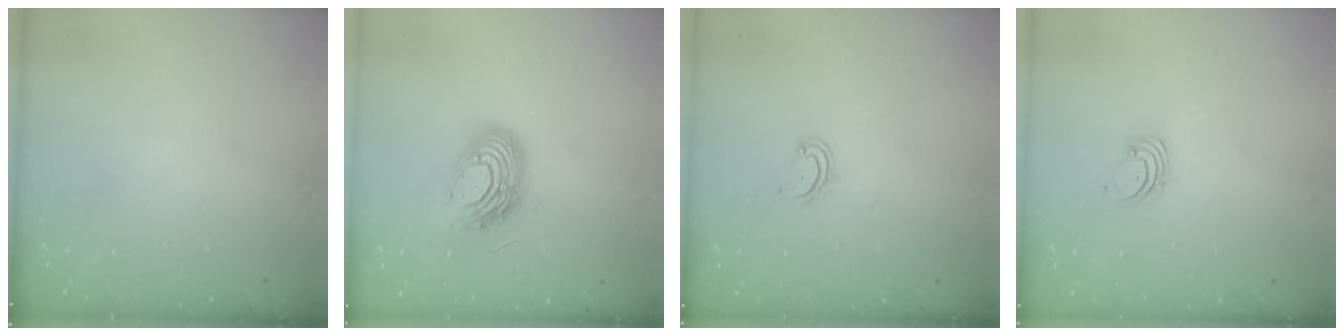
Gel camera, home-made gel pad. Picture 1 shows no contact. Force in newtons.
{"total": 15.0, "press": 15.0, "slide": 1.2}
{"total": 3.5, "press": 3.5, "slide": 0.3}
{"total": 1.5, "press": 1.5, "slide": 0.1}